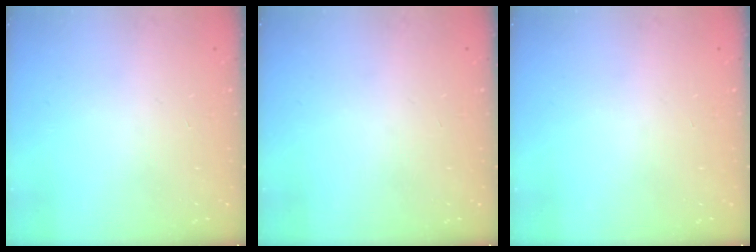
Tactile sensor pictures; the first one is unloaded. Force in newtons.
{"total": 0.0}
{"total": 0.0}